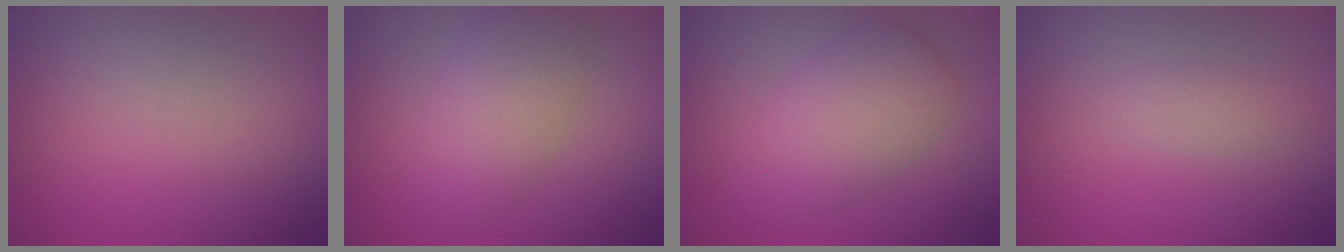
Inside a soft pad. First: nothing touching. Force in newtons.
{"total": 4.8, "press": 4.7, "slide": 0.2}
{"total": 5.6, "press": 5.6, "slide": 0.3}
{"total": 1.3, "press": 1.3, "slide": 0.0}